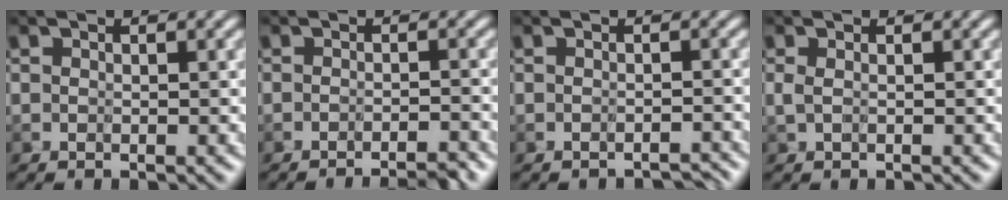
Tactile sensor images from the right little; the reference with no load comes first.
{"total": 4.0, "force": [-3.8, -1.3, -0.6], "torque": [0.027, 0.000, -0.055]}
{"total": 2.7, "force": [-2.0, -0.8, -1.6], "torque": [0.043, 0.003, -0.035]}
{"total": 0.5, "force": [-0.2, -0.2, 0.5], "torque": [-0.022, 0.001, 0.000]}